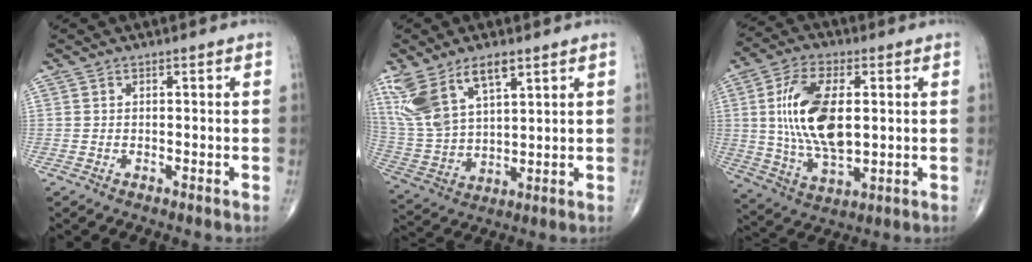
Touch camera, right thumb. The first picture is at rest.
{"total": 14.0, "force": [8.1, 6.4, 9.5], "torque": [-0.188, -0.022, 0.170]}
{"total": 16.4, "force": [1.9, 8.1, 14.1], "torque": [-0.268, -0.010, 0.040]}